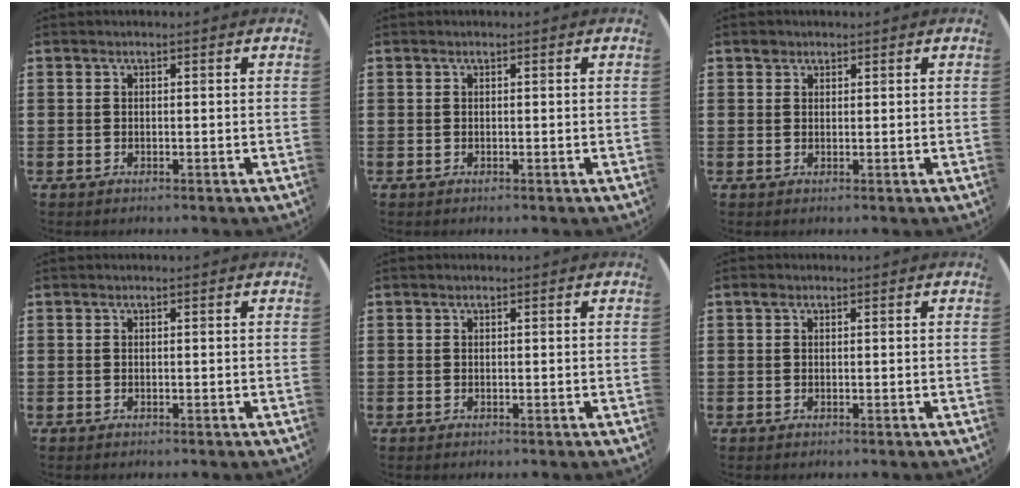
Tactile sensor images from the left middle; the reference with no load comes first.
{"total": 0.0}
{"total": 1.1, "force": [0.9, 0.6, 0.0], "torque": [0.007, -0.001, 0.017]}
{"total": 0.0}
{"total": 0.0}
{"total": 0.5, "force": [0.3, 0.4, 0.1], "torque": [0.006, 0.000, 0.003]}